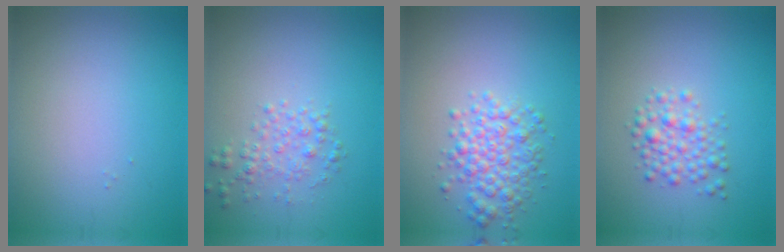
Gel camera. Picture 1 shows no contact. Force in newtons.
{"total": 1.9, "press": 1.9, "slide": 0.0}
{"total": 3.7, "press": 3.7, "slide": 0.1}
{"total": 2.5, "press": 2.5, "slide": 0.1}